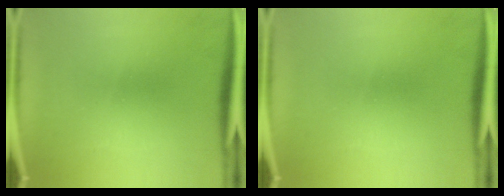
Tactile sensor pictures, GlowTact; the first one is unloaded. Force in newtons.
{"total": 0.0}